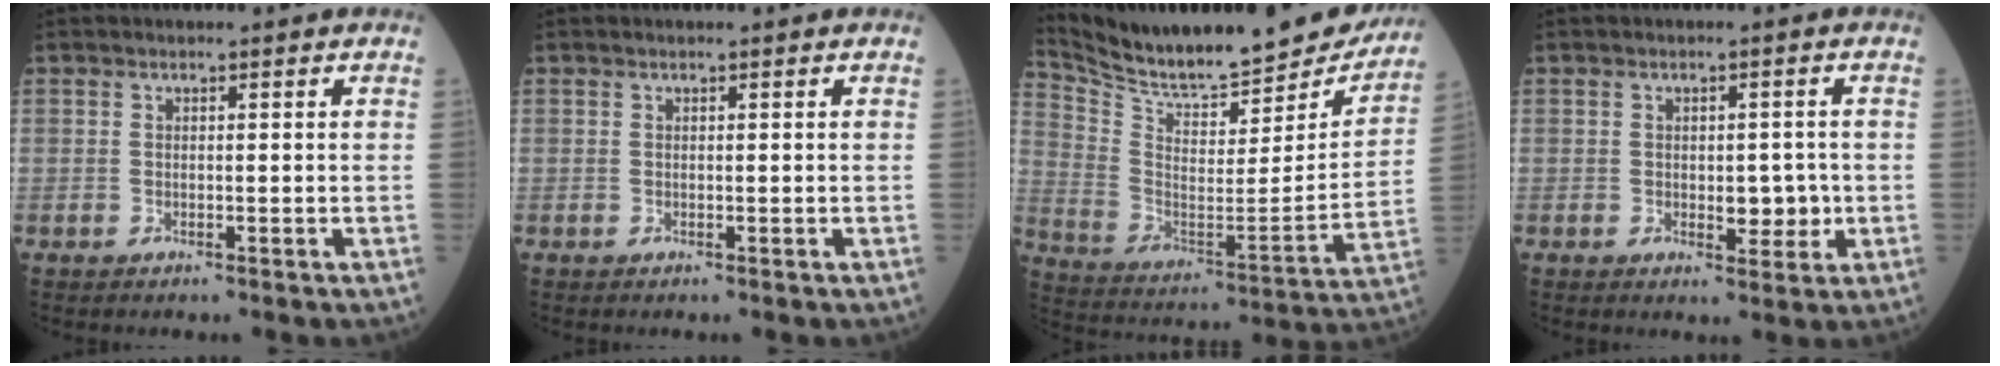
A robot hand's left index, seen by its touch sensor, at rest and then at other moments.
{"total": 0.0}
{"total": 25.8, "force": [23.4, 5.6, 9.3], "torque": [-0.159, -0.064, 0.334]}
{"total": 3.6, "force": [-0.5, 1.9, 3.1], "torque": [-0.034, -0.004, -0.004]}